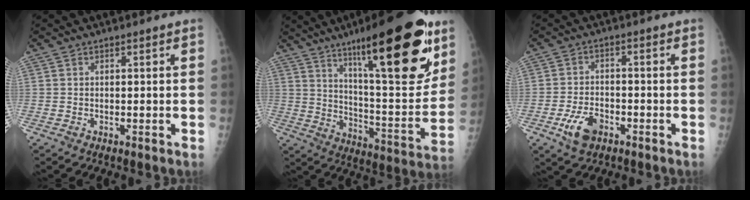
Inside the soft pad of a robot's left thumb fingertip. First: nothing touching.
{"total": 27.1, "force": [15.2, 6.6, 21.5], "torque": [-0.291, -0.063, 0.239]}
{"total": 6.3, "force": [-3.2, 3.8, 4.0], "torque": [-0.072, 0.014, -0.055]}